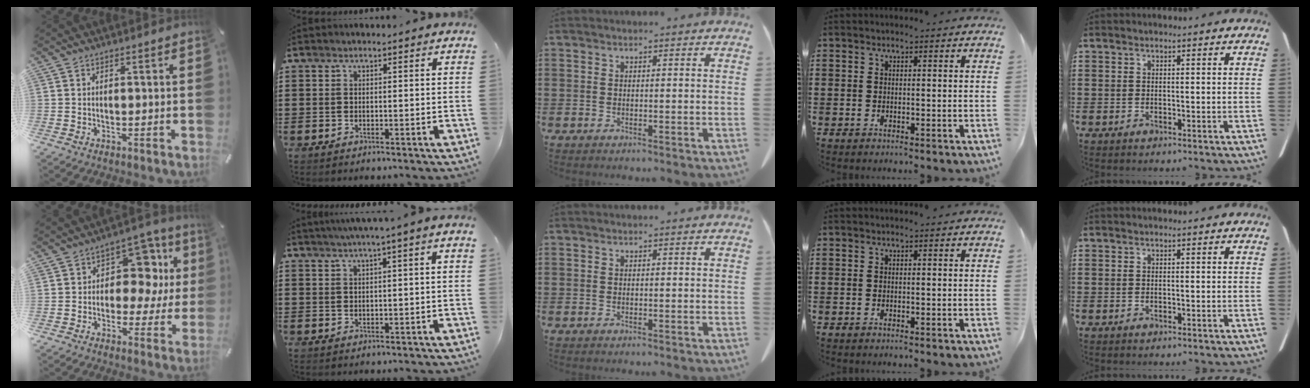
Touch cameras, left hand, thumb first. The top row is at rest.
{"thumb": {"total": 12.7, "force": [3.1, 8.9, 8.6], "torque": [-0.113, -0.020, 0.053]}, "index": {"total": 1.6, "force": [0.2, -0.3, 1.6], "torque": [-0.027, -0.005, 0.002]}}